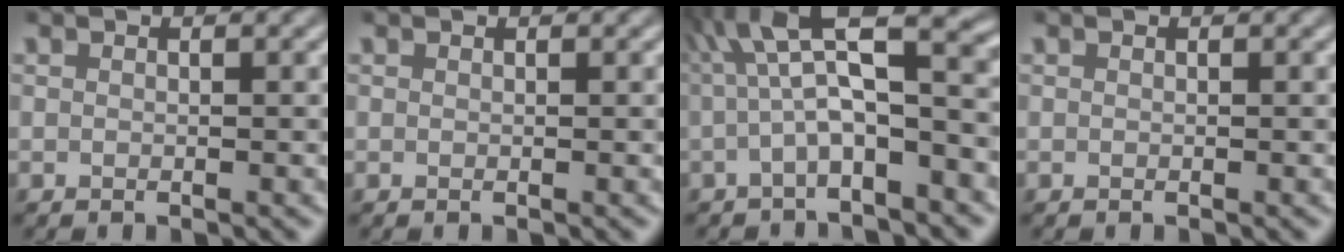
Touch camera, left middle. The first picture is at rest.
{"total": 0.0}
{"total": 7.8, "force": [-0.2, 2.2, 7.5], "torque": [-0.126, 0.029, -0.017]}
{"total": 0.0}